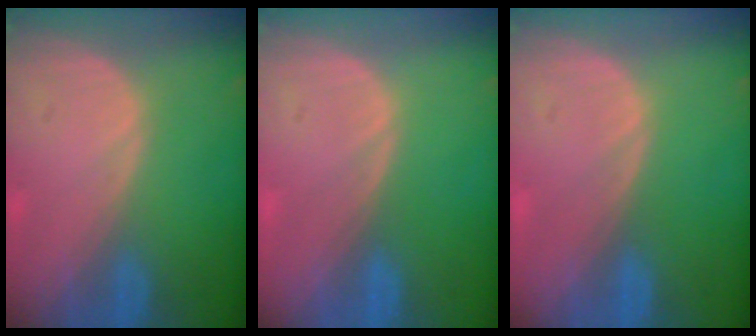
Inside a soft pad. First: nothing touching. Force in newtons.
{"total": 0.0}
{"total": 0.0}